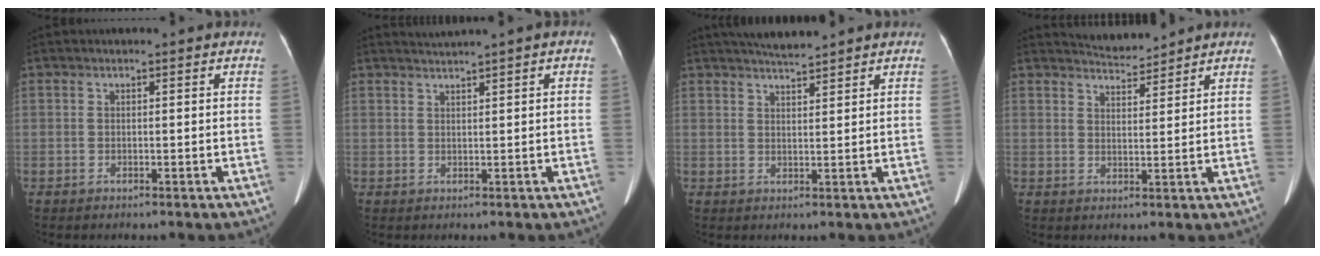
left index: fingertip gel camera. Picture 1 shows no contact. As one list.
[{"total": 1.6, "force": [1.3, -0.4, 0.8], "torque": [-0.013, 0.012, 0.027]}, {"total": 4.4, "force": [4.1, 0.0, 1.6], "torque": [-0.027, 0.017, 0.074]}, {"total": 3.7, "force": [3.7, 0.0, -0.1], "torque": [-0.005, 0.003, 0.065]}]